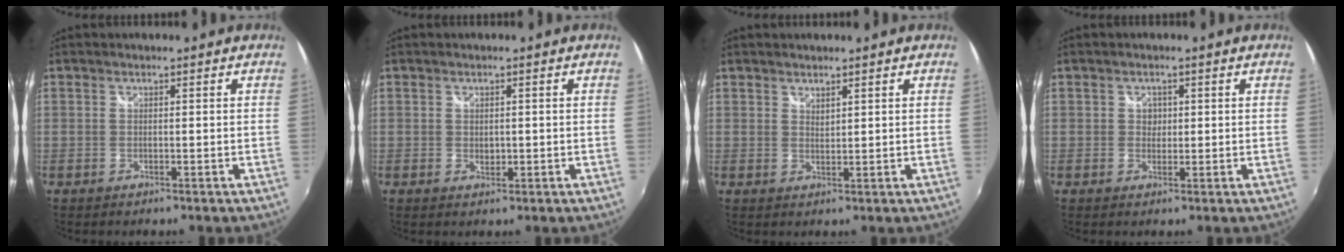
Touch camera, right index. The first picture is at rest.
{"total": 1.4, "force": [0.0, 1.1, 0.9], "torque": [-0.012, -0.002, 0.001]}
{"total": 1.5, "force": [1.3, 0.4, 0.5], "torque": [-0.006, 0.000, 0.023]}
{"total": 1.7, "force": [0.3, 1.7, 0.5], "torque": [-0.003, 0.003, 0.003]}